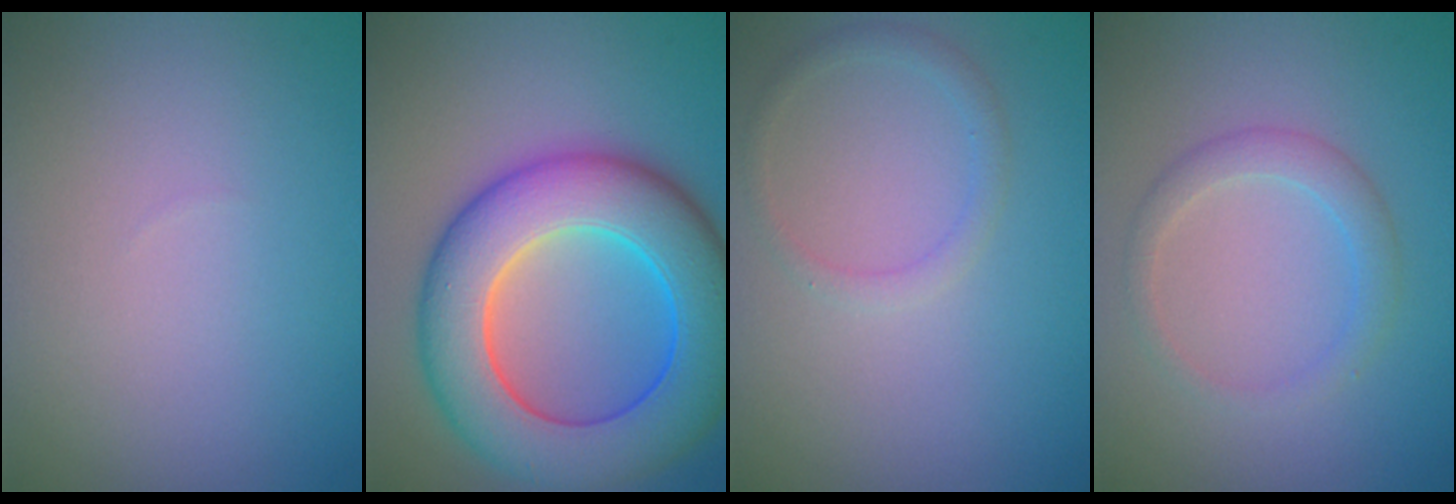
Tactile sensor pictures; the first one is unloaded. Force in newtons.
{"total": 11.6, "press": 11.6, "slide": 0.3}
{"total": 1.4, "press": 1.4, "slide": 0.1}
{"total": 2.2, "press": 2.2, "slide": 0.1}